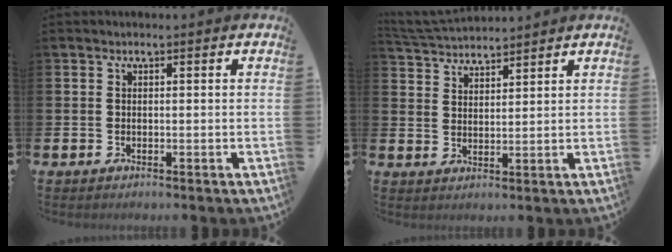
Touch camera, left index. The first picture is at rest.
{"total": 4.3, "force": [4.3, 0.6, 0.1], "torque": [-0.018, -0.019, 0.079]}